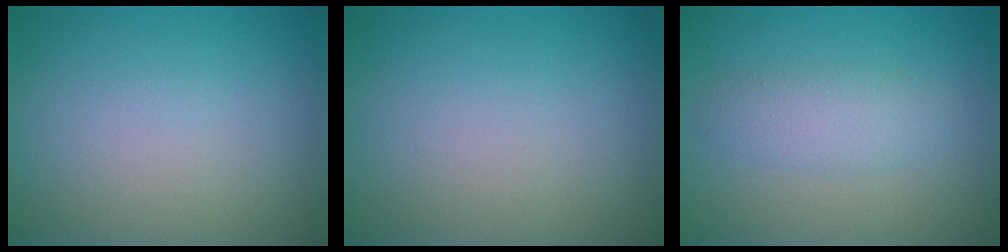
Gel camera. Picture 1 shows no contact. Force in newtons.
{"total": 0.0}
{"total": 2.7, "press": 2.7, "slide": 0.1}